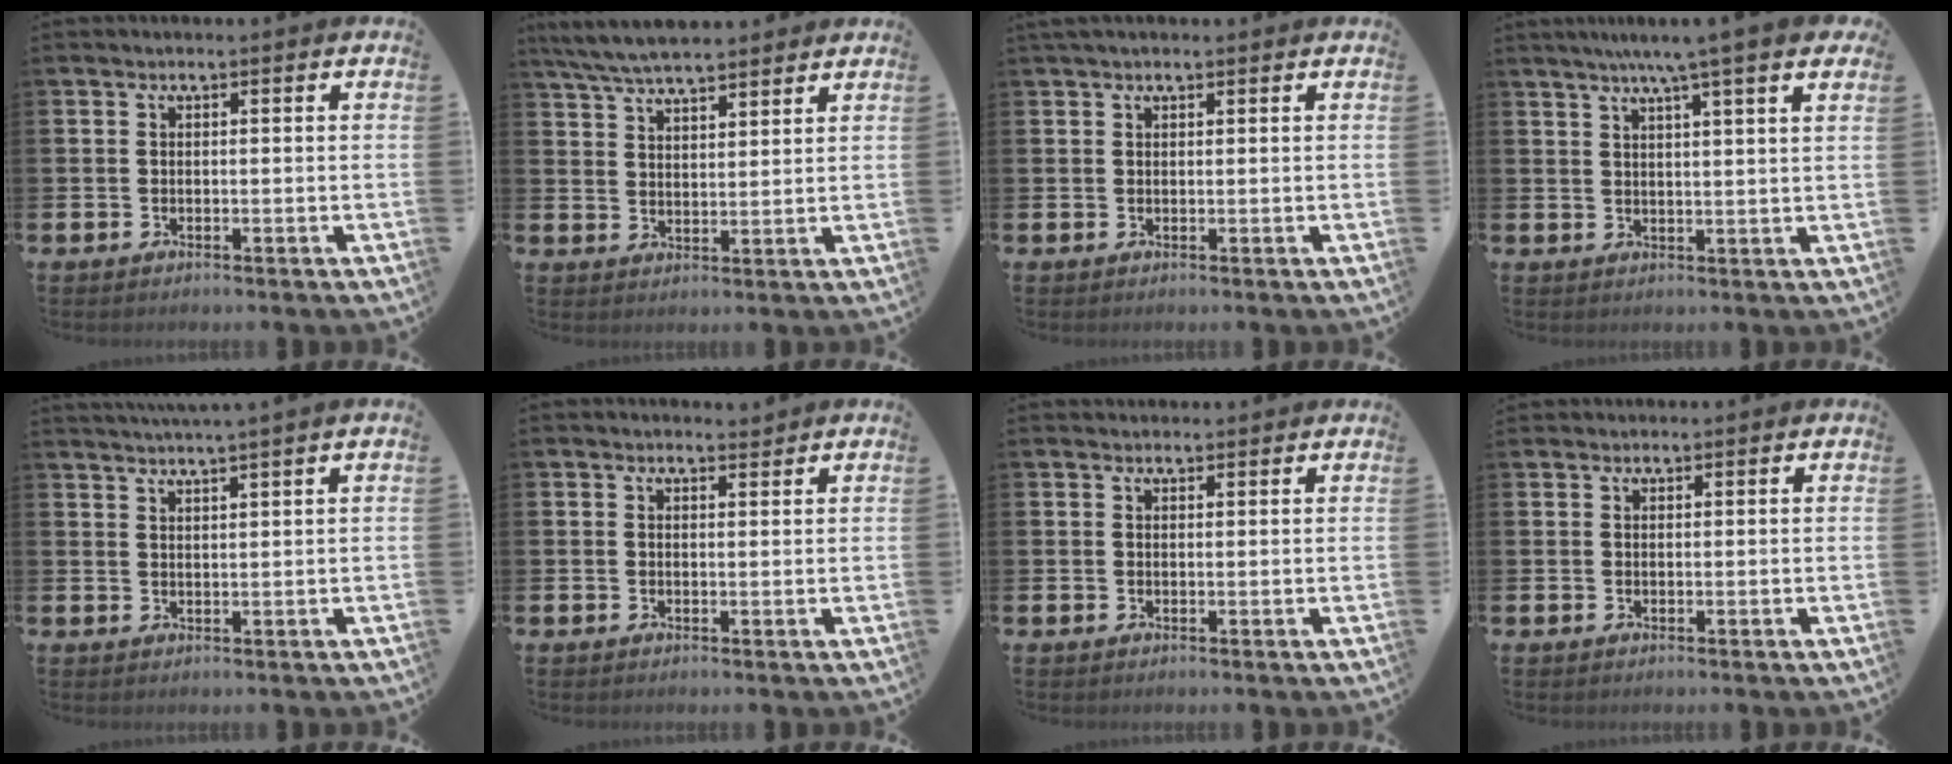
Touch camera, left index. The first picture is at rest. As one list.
[{"total": 6.2, "force": [5.9, 0.8, 1.6], "torque": [-0.056, -0.019, 0.110]}, {"total": 1.2, "force": [1.0, 0.4, 0.4], "torque": [-0.002, 0.001, 0.017]}, {"total": 6.1, "force": [5.1, -0.5, 3.4], "torque": [-0.070, -0.014, 0.085]}, {"total": 2.4, "force": [2.2, -0.8, 0.0], "torque": [-0.010, -0.008, 0.043]}, {"total": 1.7, "force": [1.7, 0.3, 0.0], "torque": [0.013, -0.008, 0.027]}, {"total": 1.3, "force": [1.3, 0.4, 0.0], "torque": [0.006, -0.001, 0.022]}, {"total": 1.0, "force": [0.9, 0.3, 0.0], "torque": [0.008, 0.001, 0.015]}]